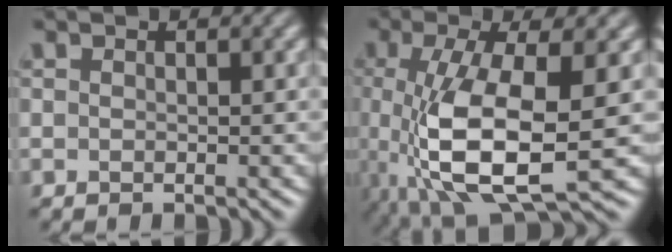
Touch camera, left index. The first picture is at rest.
{"total": 9.5, "force": [-0.9, 3.5, 8.7], "torque": [-0.180, -0.008, -0.013]}